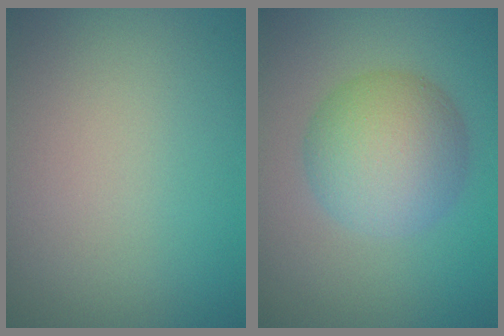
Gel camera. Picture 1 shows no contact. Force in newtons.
{"total": 6.1, "press": 6.1, "slide": 0.1}